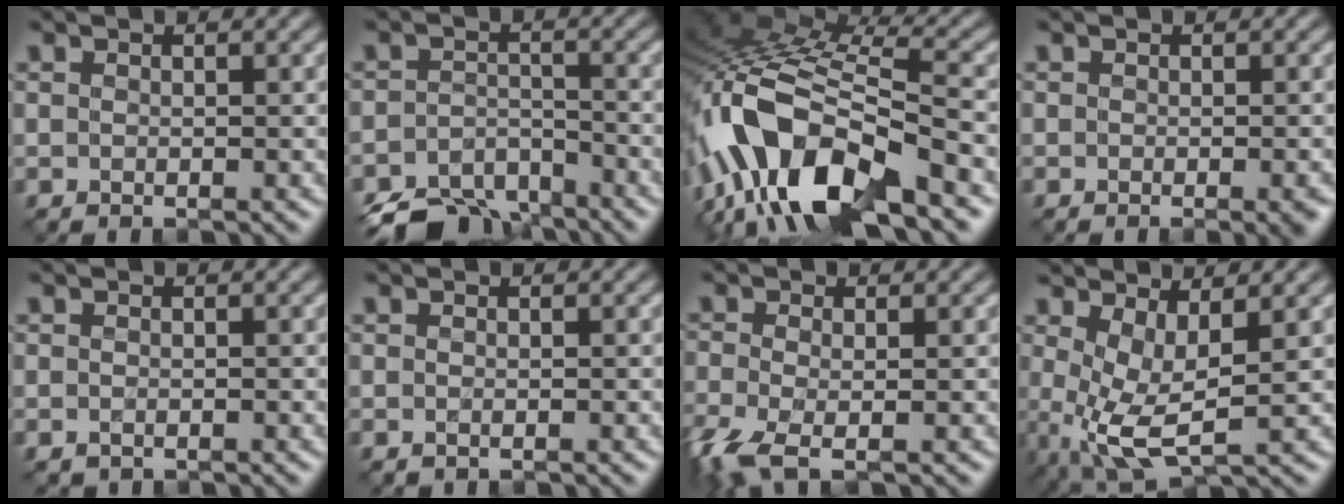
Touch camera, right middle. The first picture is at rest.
{"total": 7.7, "force": [-6.6, 3.0, 2.4], "torque": [-0.040, -0.018, -0.110]}
{"total": 14.7, "force": [-7.4, 6.3, 11.1], "torque": [-0.214, 0.006, -0.139]}
{"total": 2.1, "force": [-1.0, 0.4, 1.8], "torque": [-0.019, -0.006, -0.010]}
{"total": 0.8, "force": [-0.6, 0.4, 0.3], "torque": [-0.010, -0.006, -0.008]}
{"total": 0.5, "force": [-0.4, 0.2, 0.2], "torque": [-0.008, -0.004, -0.005]}
{"total": 5.4, "force": [-2.9, 2.1, 4.0], "torque": [-0.107, -0.018, -0.064]}
{"total": 5.5, "force": [0.2, 2.2, 5.0], "torque": [-0.115, -0.010, 0.008]}